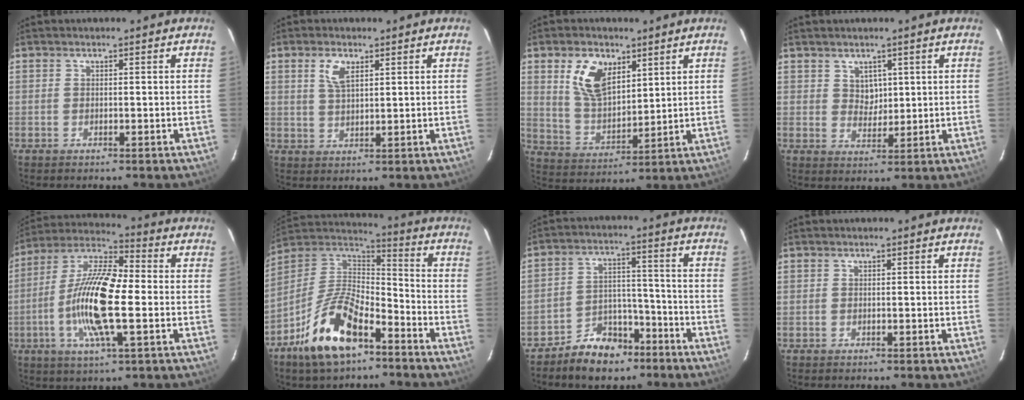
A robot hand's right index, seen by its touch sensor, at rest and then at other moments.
{"total": 4.1, "force": [2.0, 1.9, 3.1], "torque": [-0.059, 0.004, 0.041]}
{"total": 10.3, "force": [4.9, 6.0, 6.9], "torque": [-0.133, 0.013, 0.104]}
{"total": 3.4, "force": [1.7, 2.7, 1.0], "torque": [-0.010, 0.002, 0.035]}
{"total": 16.4, "force": [-2.6, 4.3, 15.6], "torque": [-0.308, 0.000, -0.062]}
{"total": 17.3, "force": [-10.2, 7.2, 11.9], "torque": [-0.245, -0.004, -0.190]}
{"total": 9.6, "force": [-7.3, 5.6, 3.0], "torque": [-0.062, 0.030, -0.105]}
{"total": 0.0}